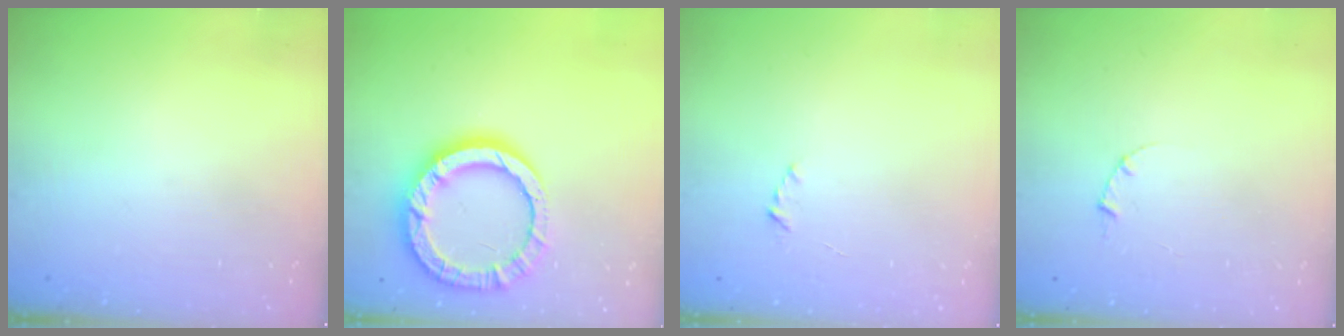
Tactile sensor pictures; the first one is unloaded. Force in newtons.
{"total": 16.4, "press": 16.3, "slide": 1.9}
{"total": 1.9, "press": 1.9, "slide": 0.2}
{"total": 1.0, "press": 1.0, "slide": 0.3}